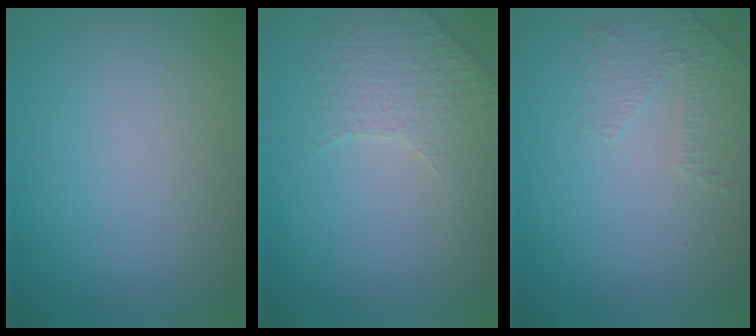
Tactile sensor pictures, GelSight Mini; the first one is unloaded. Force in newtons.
{"total": 2.2, "press": 2.0, "slide": 1.0}
{"total": 1.4, "press": 0.9, "slide": 1.1}